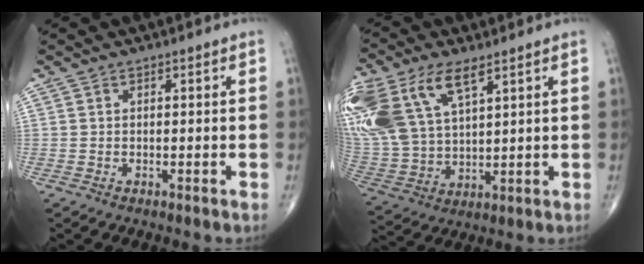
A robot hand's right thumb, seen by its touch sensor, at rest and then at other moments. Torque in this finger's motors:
{"motor_torque": [-0.12, 0.99, 1.76, 1.00, 0.48]}